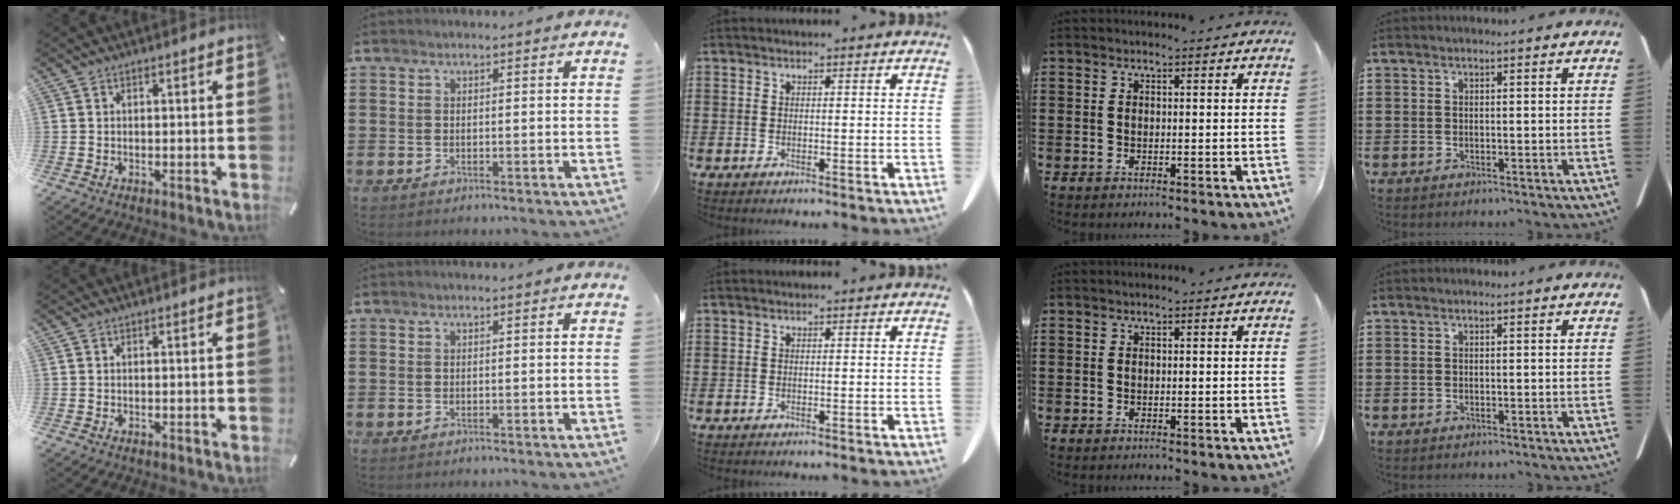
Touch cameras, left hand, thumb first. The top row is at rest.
{}